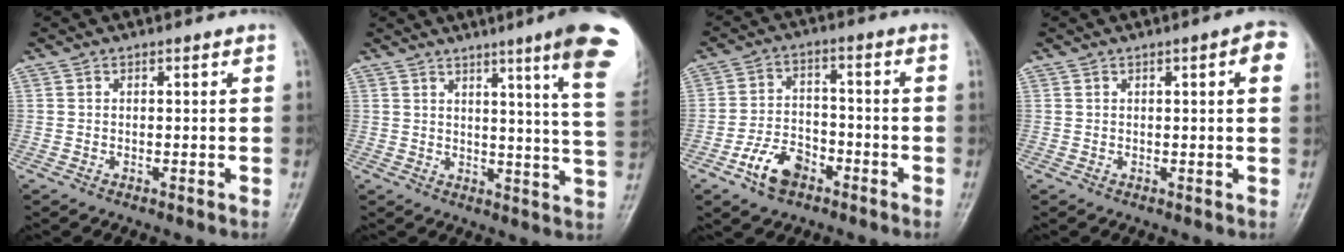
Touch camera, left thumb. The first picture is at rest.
{"total": 16.3, "force": [9.5, 0.0, 13.2], "torque": [-0.154, -0.054, 0.101]}
{"total": 8.5, "force": [-4.7, 5.4, 4.6], "torque": [-0.068, 0.029, -0.086]}
{"total": 4.6, "force": [1.5, 0.9, 4.3], "torque": [-0.045, 0.004, 0.011]}